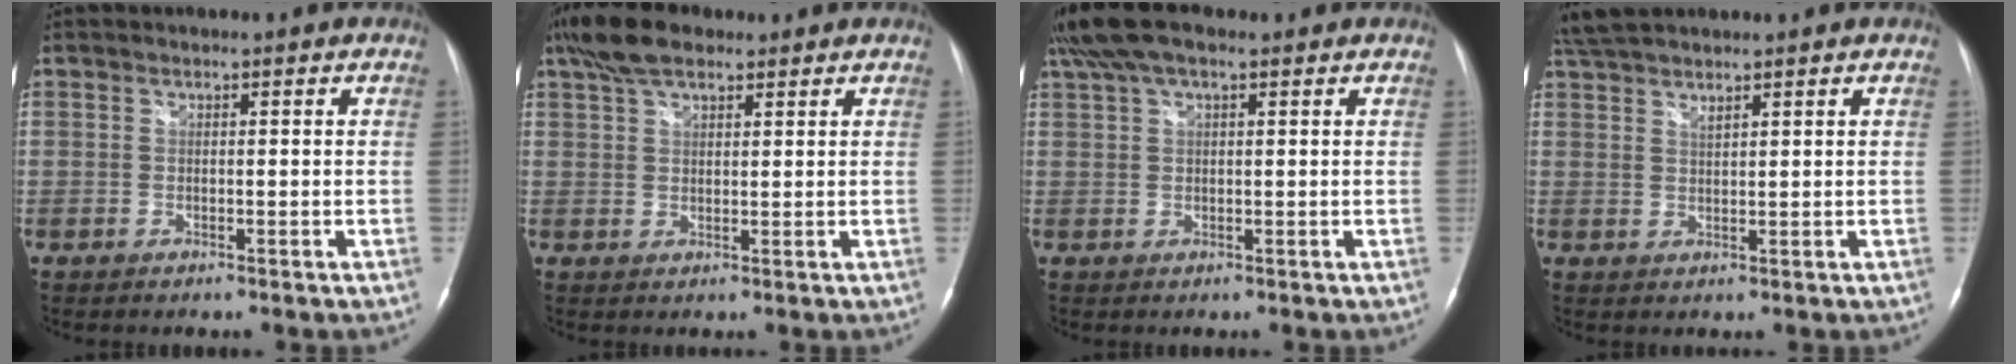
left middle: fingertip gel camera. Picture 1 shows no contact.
{"total": 7.1, "force": [5.1, 2.8, 4.2], "torque": [-0.088, 0.025, 0.095]}
{"total": 7.5, "force": [5.2, 2.5, 4.9], "torque": [-0.107, 0.038, 0.095]}
{"total": 5.9, "force": [5.2, 0.6, 2.7], "torque": [-0.061, 0.022, 0.102]}